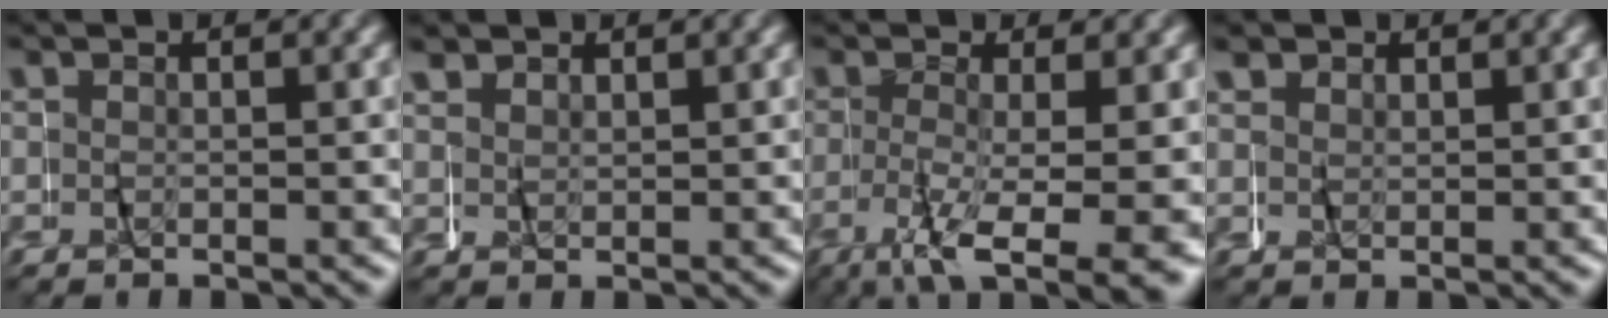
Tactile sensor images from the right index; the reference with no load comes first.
{"total": 1.4, "force": [1.4, 0.3, -0.2], "torque": [-0.005, -0.001, 0.027]}
{"total": 8.6, "force": [-6.0, 2.2, 5.7], "torque": [-0.106, -0.030, -0.079]}
{"total": 1.6, "force": [1.4, 0.7, 0.1], "torque": [-0.007, -0.002, 0.028]}